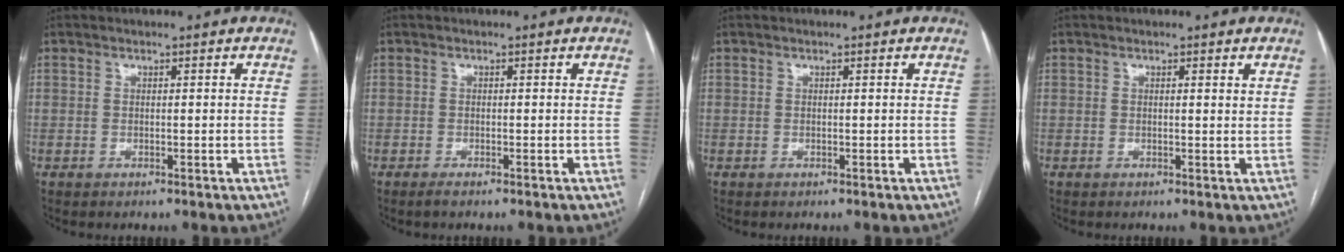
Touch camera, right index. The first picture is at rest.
{"total": 0.9, "force": [-0.7, -0.1, 0.6], "torque": [-0.010, -0.002, -0.013]}
{"total": 0.0}
{"total": 0.8, "force": [0.5, 0.1, 0.6], "torque": [-0.008, -0.002, 0.004]}